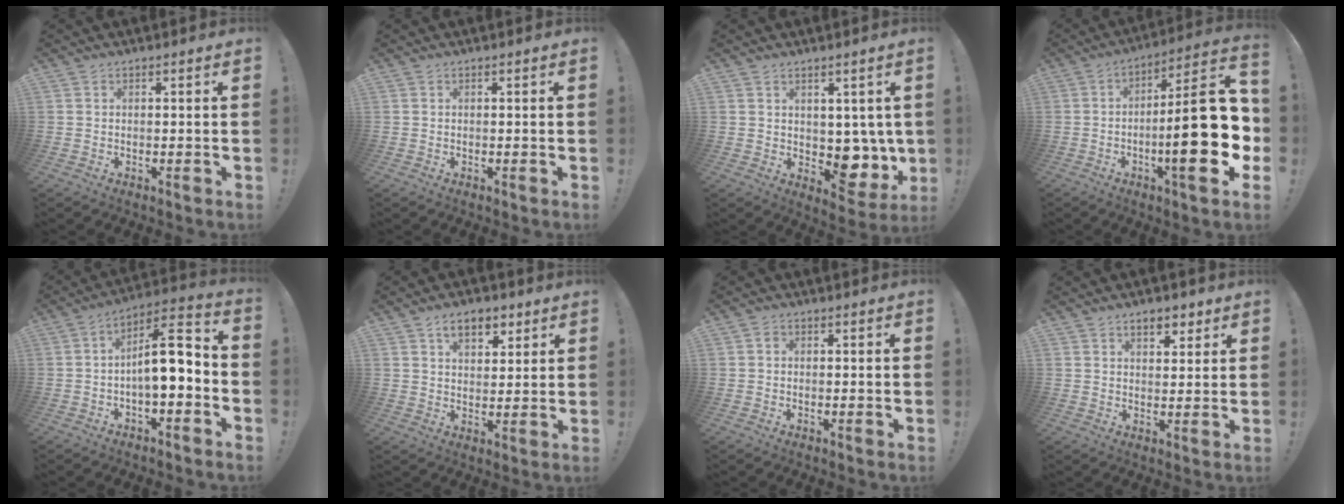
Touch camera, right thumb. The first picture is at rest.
{"total": 0.0}
{"total": 8.6, "force": [0.3, 7.0, 4.9], "torque": [-0.034, -0.015, 0.021]}
{"total": 24.9, "force": [-3.6, 6.6, 23.8], "torque": [-0.348, 0.012, -0.055]}
{"total": 11.3, "force": [-1.0, 4.1, 10.5], "torque": [-0.155, 0.007, -0.016]}
{"total": 8.3, "force": [4.6, 5.2, 4.5], "torque": [-0.059, -0.013, 0.082]}
{"total": 0.9, "force": [0.1, 0.9, 0.2], "torque": [-0.004, 0.006, 0.002]}
{"total": 5.3, "force": [3.5, 2.9, 2.8], "torque": [-0.030, -0.013, 0.059]}